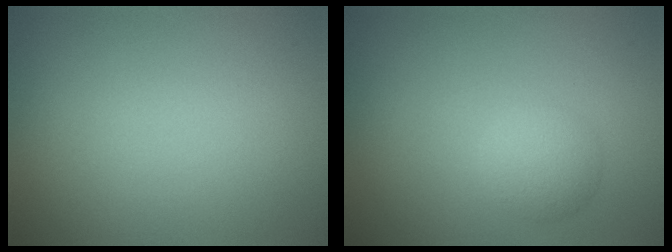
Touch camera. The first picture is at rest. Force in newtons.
{"total": 2.4, "press": 2.4, "slide": 0.1}